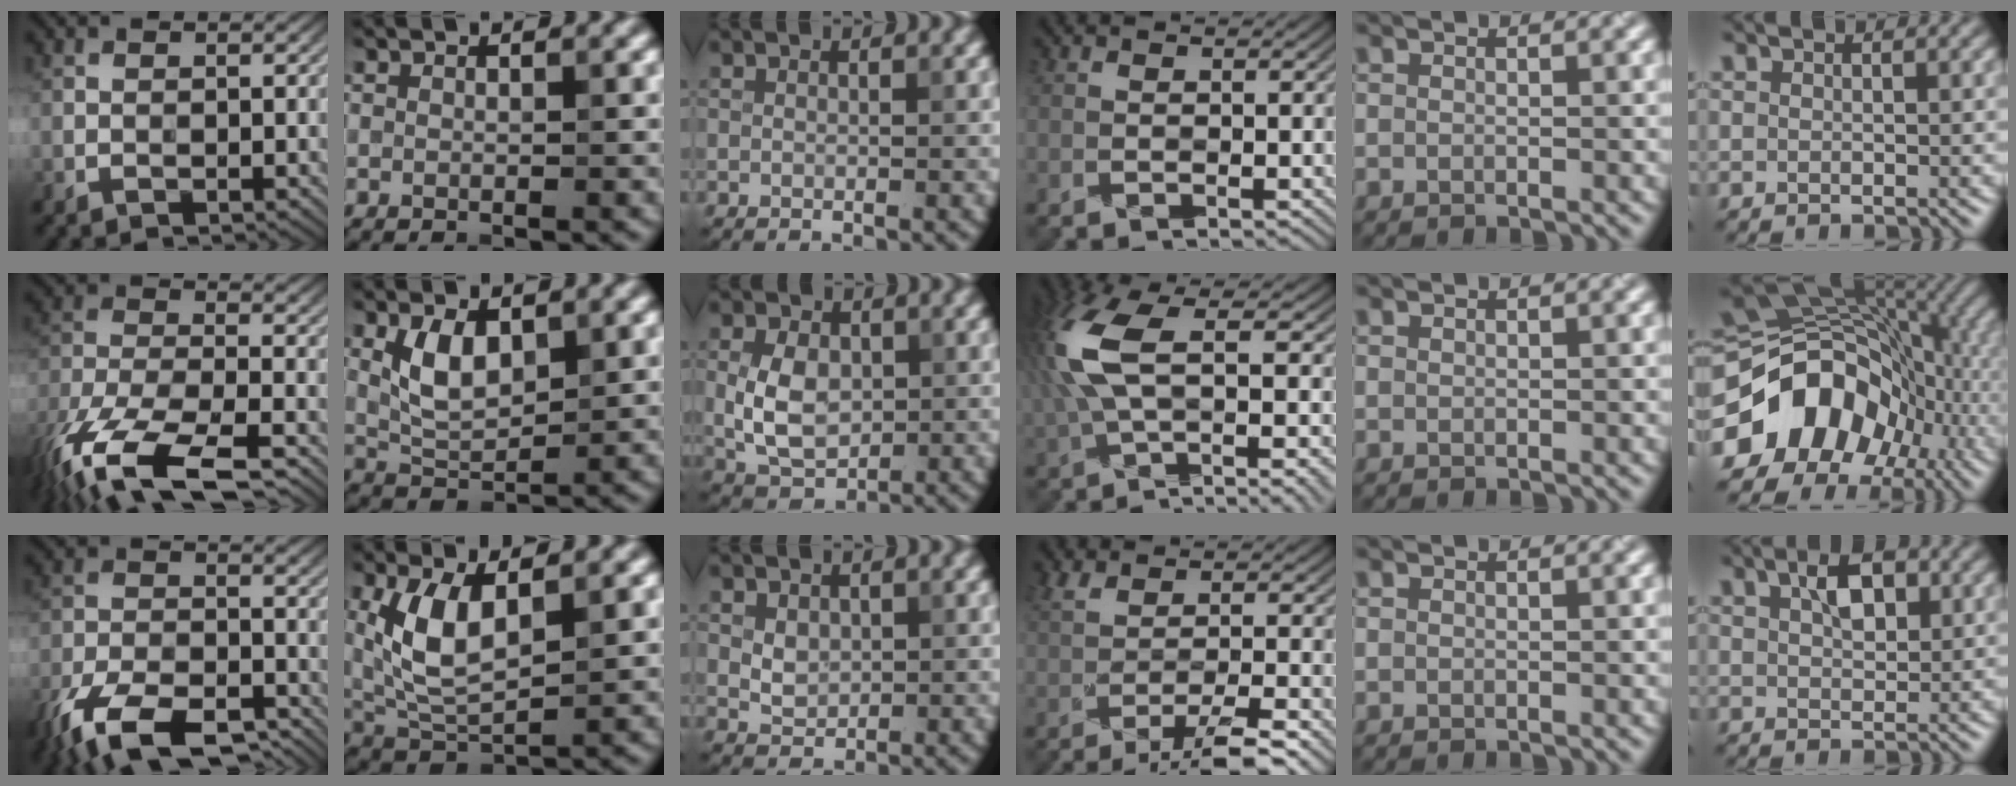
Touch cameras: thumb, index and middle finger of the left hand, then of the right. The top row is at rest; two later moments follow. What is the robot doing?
{"motion": "wrap", "object": "crepe paper"}